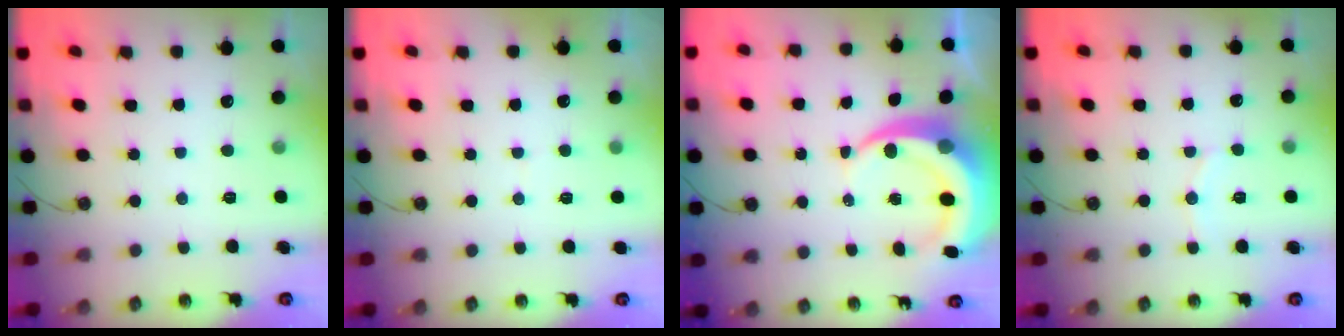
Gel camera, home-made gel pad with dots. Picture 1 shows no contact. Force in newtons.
{"total": 2.2, "press": 2.1, "slide": 0.8}
{"total": 10.6, "press": 10.5, "slide": 1.2}
{"total": 6.0, "press": 6.0, "slide": 0.5}